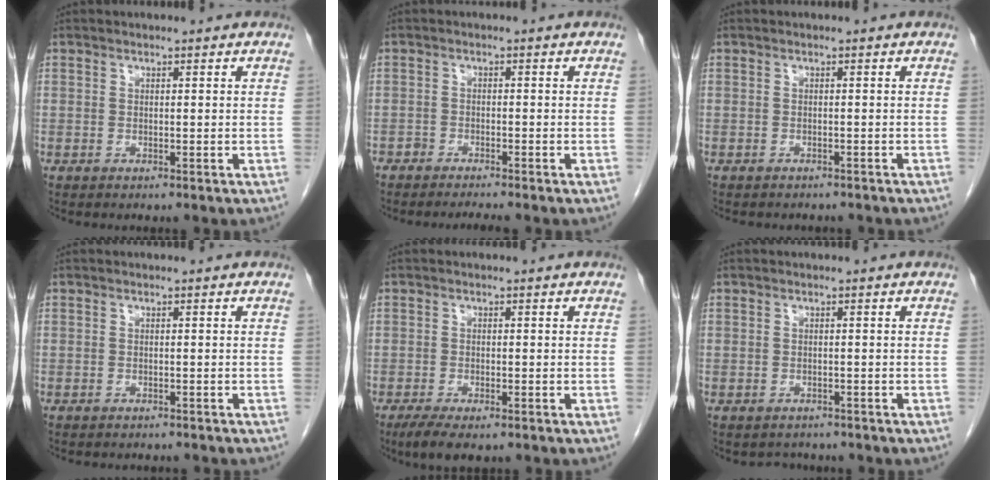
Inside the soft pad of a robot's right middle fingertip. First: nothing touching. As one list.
[{"total": 2.8, "force": [-2.6, 0.0, 1.0], "torque": [-0.013, -0.007, -0.043]}, {"total": 4.4, "force": [-3.9, 1.6, 1.2], "torque": [-0.018, 0.000, -0.043]}, {"total": 4.2, "force": [-3.8, 1.2, 1.2], "torque": [-0.017, -0.001, -0.044]}, {"total": 4.7, "force": [-3.3, 1.4, 3.1], "torque": [-0.055, -0.011, -0.053]}, {"total": 2.2, "force": [-1.9, 1.1, -0.3], "torque": [-0.003, 0.000, -0.029]}]